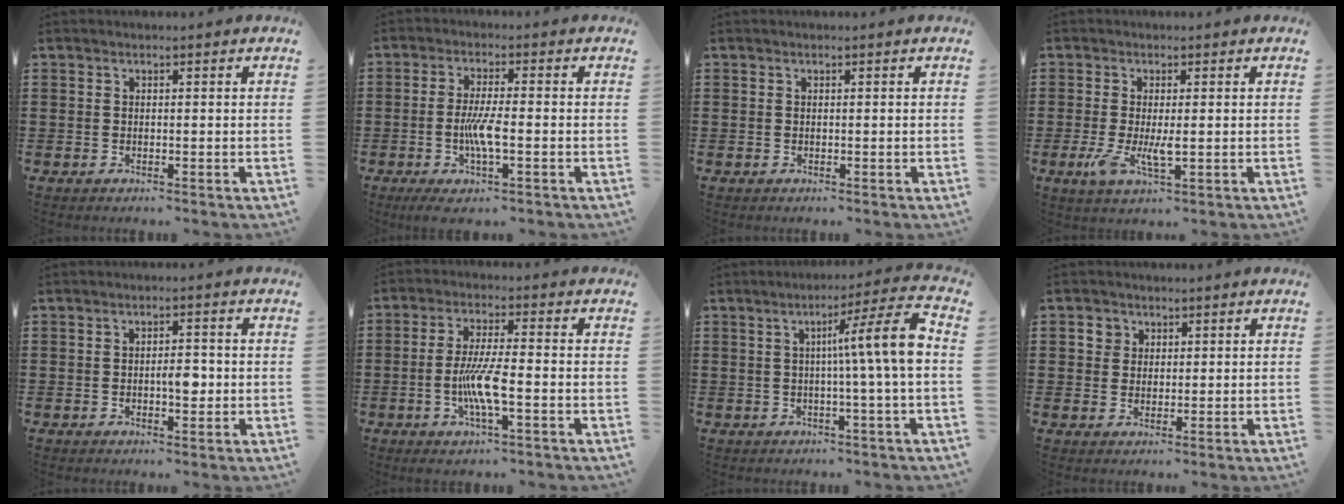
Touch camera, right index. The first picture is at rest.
{"total": 5.7, "force": [-1.4, 0.8, 5.5], "torque": [-0.107, -0.007, -0.030]}
{"total": 0.0}
{"total": 4.4, "force": [-0.7, 1.4, 4.2], "torque": [-0.086, -0.007, -0.013]}
{"total": 3.2, "force": [-0.5, 1.2, 2.9], "torque": [-0.038, -0.005, -0.012]}
{"total": 7.1, "force": [-2.0, 1.1, 6.7], "torque": [-0.135, -0.009, -0.040]}
{"total": 9.6, "force": [0.6, -0.1, 9.6], "torque": [-0.151, -0.012, 0.000]}
{"total": 2.4, "force": [1.1, 2.1, 0.3], "torque": [-0.016, 0.009, 0.020]}